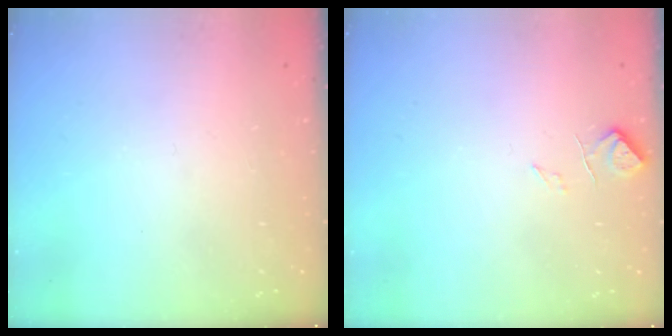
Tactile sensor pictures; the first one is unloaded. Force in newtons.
{"total": 4.6, "press": 4.5, "slide": 0.9}